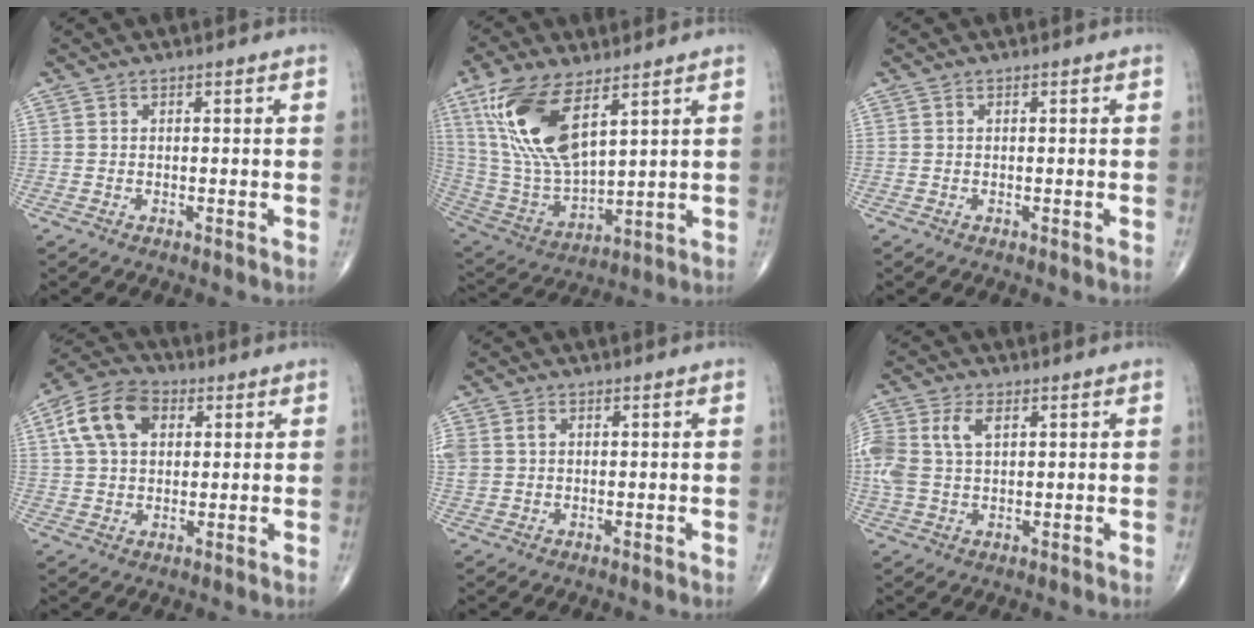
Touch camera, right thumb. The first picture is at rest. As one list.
[{"total": 18.3, "force": [8.5, 7.7, 14.2], "torque": [-0.286, -0.033, 0.177]}, {"total": 0.0}, {"total": 11.3, "force": [3.5, 7.6, 7.7], "torque": [-0.134, 0.015, 0.055]}, {"total": 3.8, "force": [0.9, 2.9, 2.3], "torque": [-0.061, 0.010, 0.026]}, {"total": 10.1, "force": [2.6, 6.1, 7.6], "torque": [-0.197, 0.013, 0.052]}]